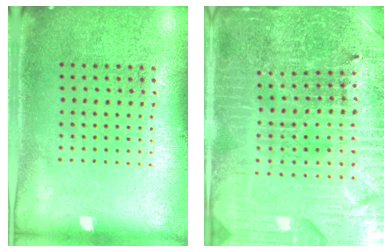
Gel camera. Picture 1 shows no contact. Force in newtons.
{"total": 4.5, "press": 4.3, "slide": 1.3}